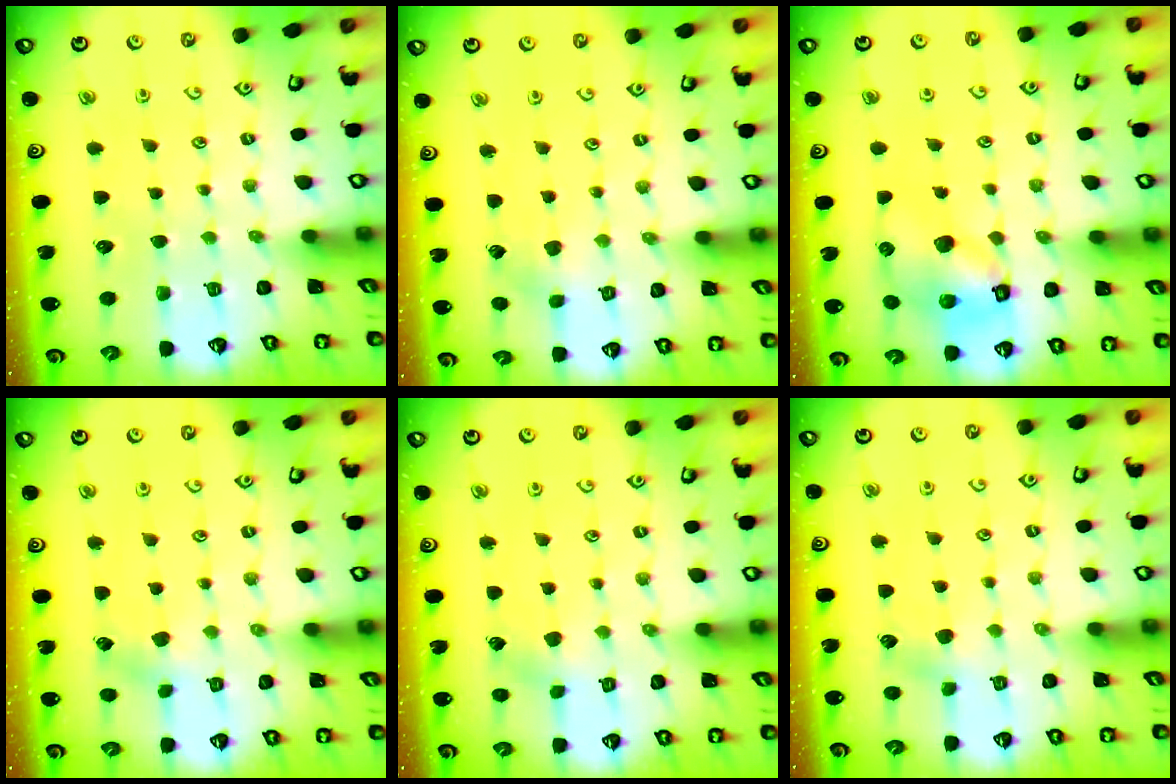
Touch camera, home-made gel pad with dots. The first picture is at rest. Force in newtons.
{"total": 2.3, "press": 2.3, "slide": 0.6}
{"total": 11.9, "press": 11.7, "slide": 1.9}
{"total": 2.7, "press": 2.7, "slide": 0.4}
{"total": 2.6, "press": 2.4, "slide": 0.9}
{"total": 3.6, "press": 3.6, "slide": 0.7}